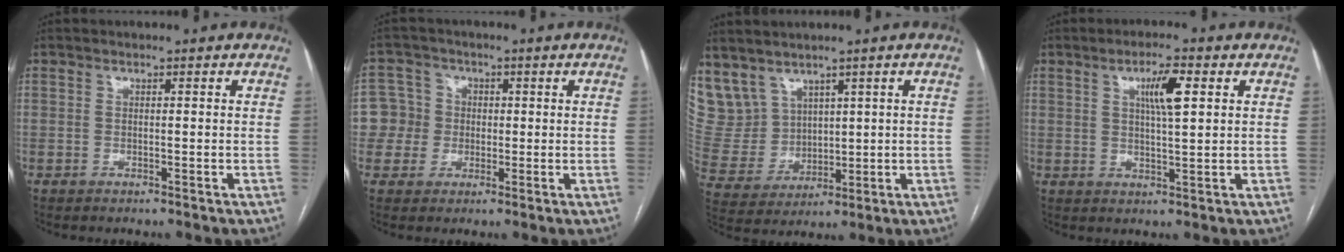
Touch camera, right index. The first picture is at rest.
{"total": 5.7, "force": [-0.1, 5.7, 0.2], "torque": [0.003, 0.023, 0.000]}
{"total": 10.3, "force": [6.2, 7.8, 2.5], "torque": [-0.079, 0.034, 0.158]}
{"total": 5.7, "force": [2.0, 0.7, 5.3], "torque": [-0.094, 0.004, 0.035]}